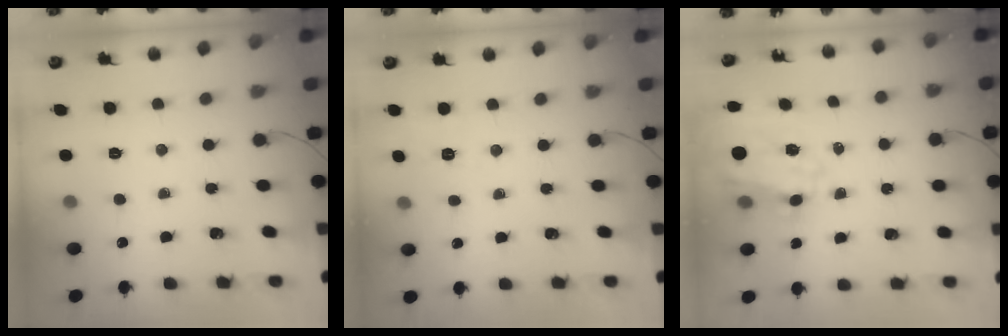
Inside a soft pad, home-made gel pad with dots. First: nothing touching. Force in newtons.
{"total": 2.2, "press": 0.7, "slide": 2.0}
{"total": 13.5, "press": 13.0, "slide": 3.4}